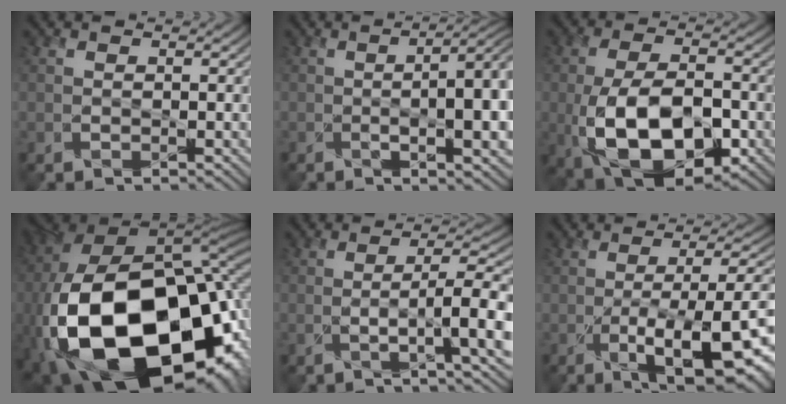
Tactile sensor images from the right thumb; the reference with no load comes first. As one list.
[{"total": 11.3, "force": [-0.5, 3.6, 10.7], "torque": [-0.122, 0.008, -0.015]}, {"total": 13.6, "force": [-4.5, 7.1, 10.7], "torque": [-0.210, -0.019, -0.078]}, {"total": 25.0, "force": [-7.9, 15.2, 18.1], "torque": [-0.403, -0.075, -0.090]}, {"total": 8.0, "force": [-1.9, 1.2, 7.7], "torque": [-0.118, 0.006, -0.036]}, {"total": 13.4, "force": [-4.2, 3.8, 12.1], "torque": [-0.163, 0.003, -0.058]}]